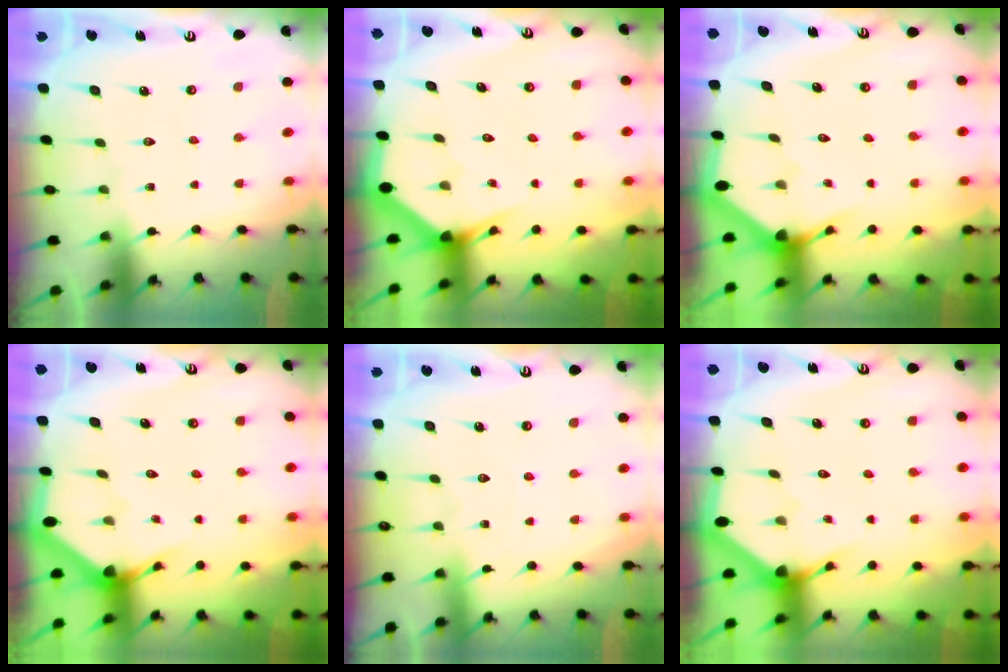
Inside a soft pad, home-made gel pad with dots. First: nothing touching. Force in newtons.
{"total": 3.1, "press": 3.1, "slide": 0.1}
{"total": 2.9, "press": 2.9, "slide": 0.2}
{"total": 3.0, "press": 3.0, "slide": 0.2}
{"total": 2.7, "press": 2.7, "slide": 0.3}
{"total": 2.9, "press": 2.9, "slide": 0.2}